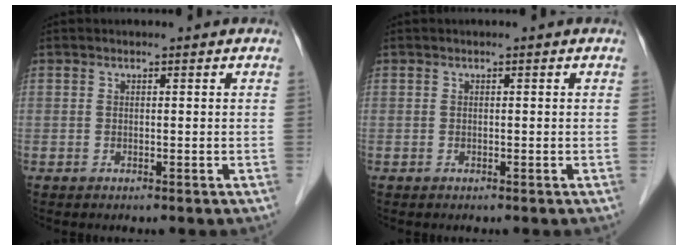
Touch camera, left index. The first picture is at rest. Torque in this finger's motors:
{"motor_torque": [0.00, 0.00, 0.00, 0.00]}